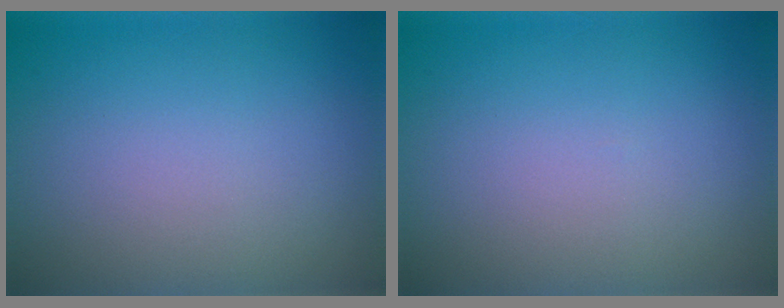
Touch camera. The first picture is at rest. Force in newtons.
{"total": 0.0}